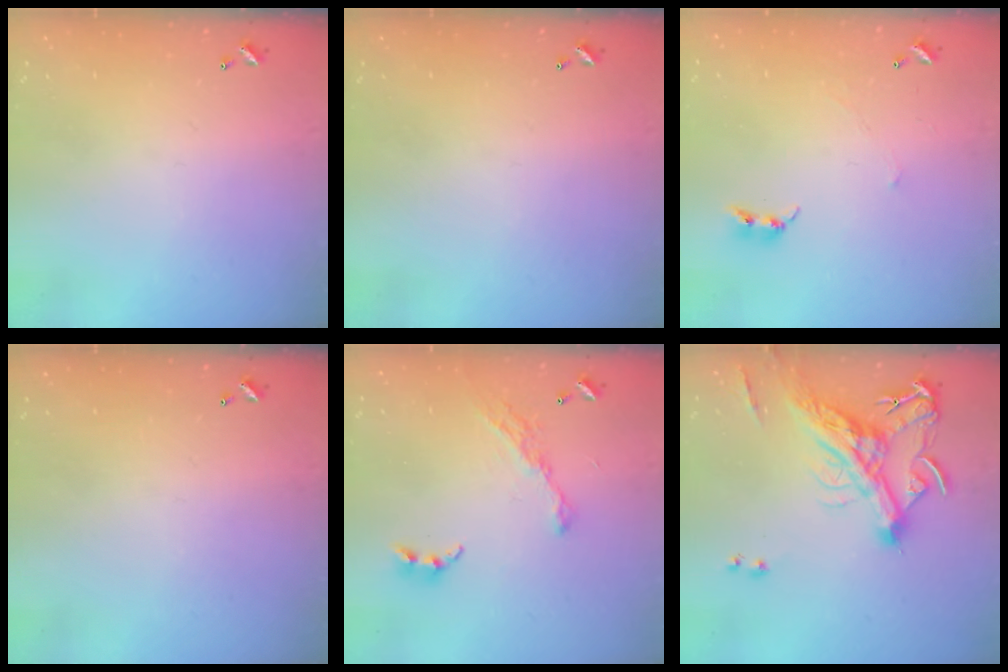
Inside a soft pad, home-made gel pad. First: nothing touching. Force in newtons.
{"total": 0.0}
{"total": 2.4, "press": 2.3, "slide": 0.4}
{"total": 0.0}
{"total": 10.4, "press": 10.3, "slide": 1.2}
{"total": 11.1, "press": 10.7, "slide": 2.6}